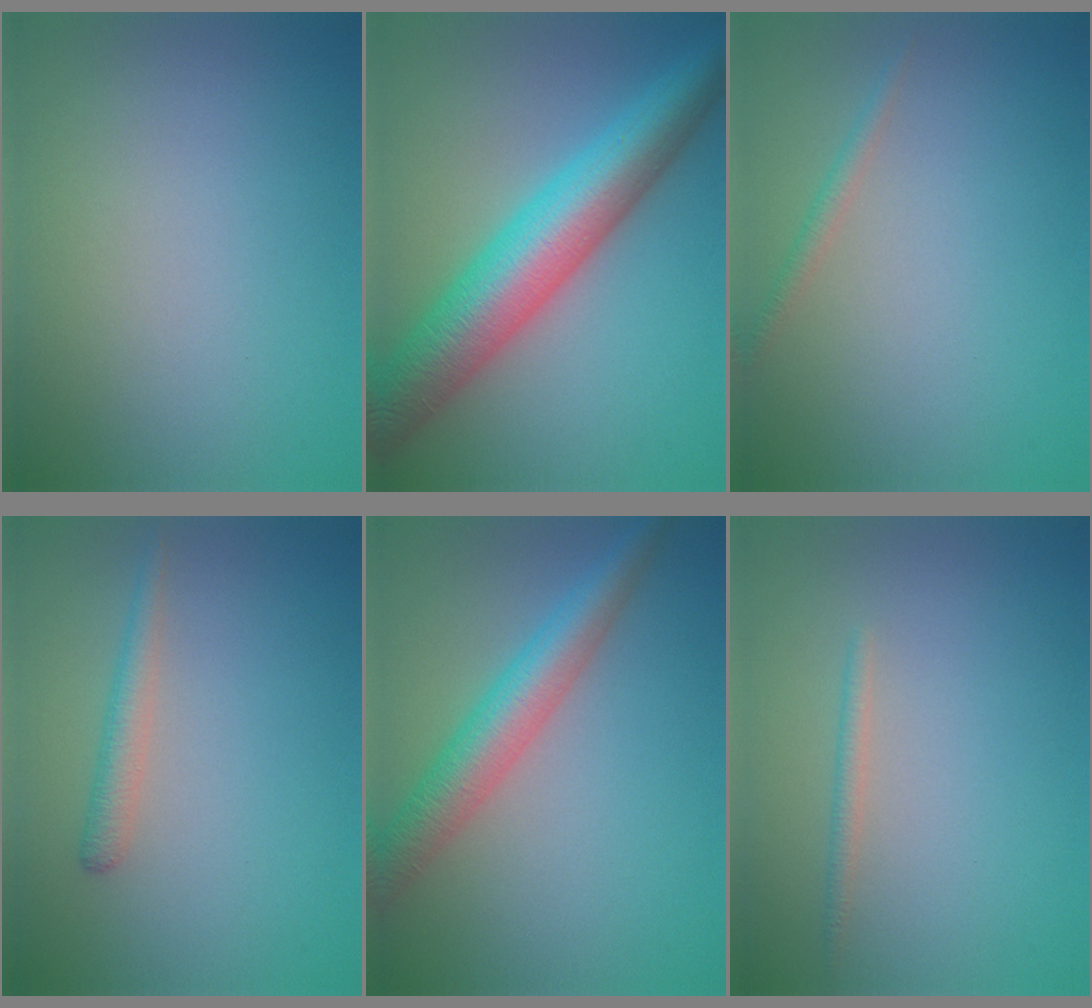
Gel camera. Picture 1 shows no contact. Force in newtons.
{"total": 9.7, "press": 9.7, "slide": 0.3}
{"total": 1.1, "press": 1.1, "slide": 0.0}
{"total": 1.7, "press": 1.7, "slide": 0.1}
{"total": 5.2, "press": 5.2, "slide": 0.1}
{"total": 1.0, "press": 1.0, "slide": 0.0}